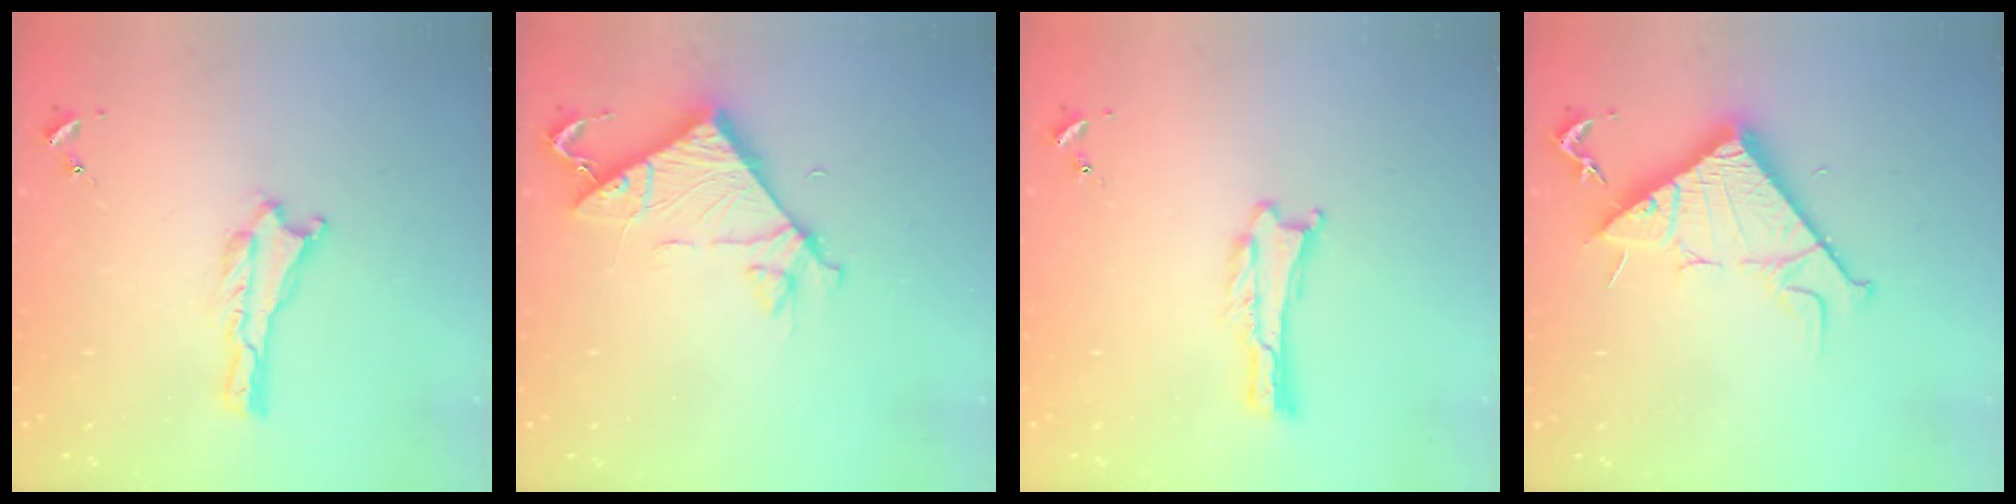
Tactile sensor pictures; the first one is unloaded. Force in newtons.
{"total": 7.5, "press": 7.5, "slide": 0.5}
{"total": 0.0}
{"total": 10.7, "press": 10.7, "slide": 0.1}